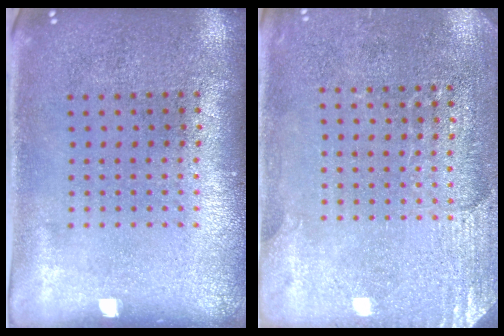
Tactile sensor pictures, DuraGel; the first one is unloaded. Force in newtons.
{"total": 2.8, "press": 2.6, "slide": 1.0}